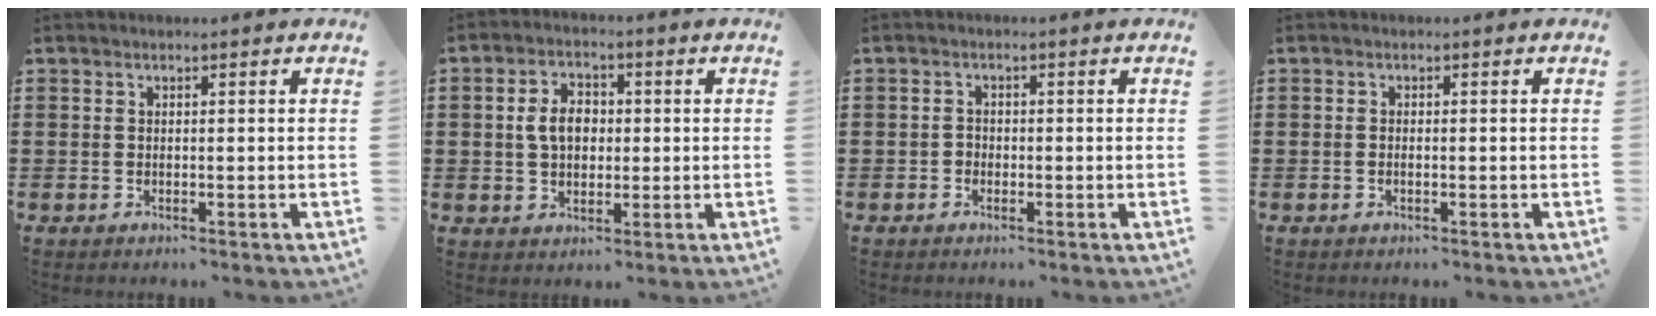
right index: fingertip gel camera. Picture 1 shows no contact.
{"total": 5.2, "force": [0.4, 2.9, 4.2], "torque": [-0.094, 0.009, 0.002]}
{"total": 1.1, "force": [-0.7, 0.8, 0.2], "torque": [-0.006, 0.002, -0.016]}
{"total": 0.6, "force": [-0.2, 0.1, 0.5], "torque": [-0.011, -0.006, -0.002]}